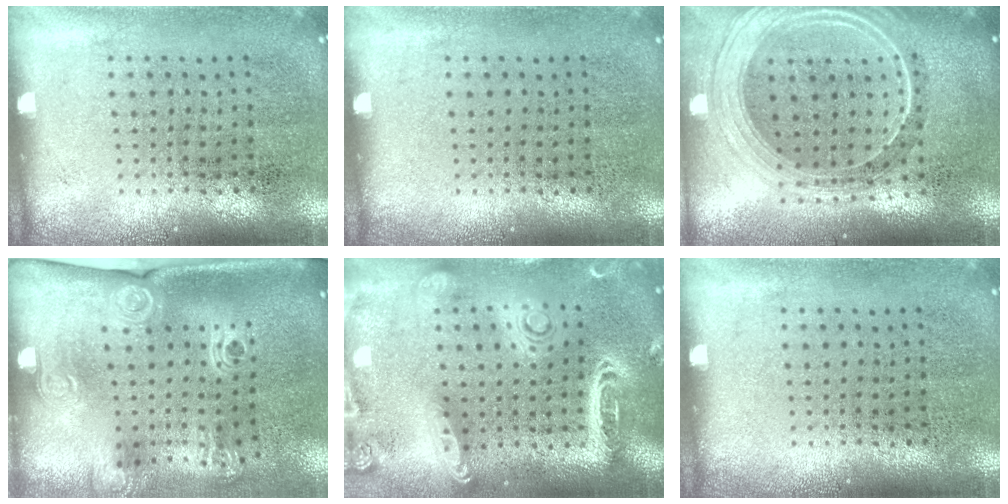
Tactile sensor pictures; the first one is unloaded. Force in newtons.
{"total": 0.0}
{"total": 2.3, "press": 1.9, "slide": 1.3}
{"total": 2.3, "press": 1.6, "slide": 1.5}
{"total": 2.8, "press": 2.5, "slide": 1.4}
{"total": 0.0}